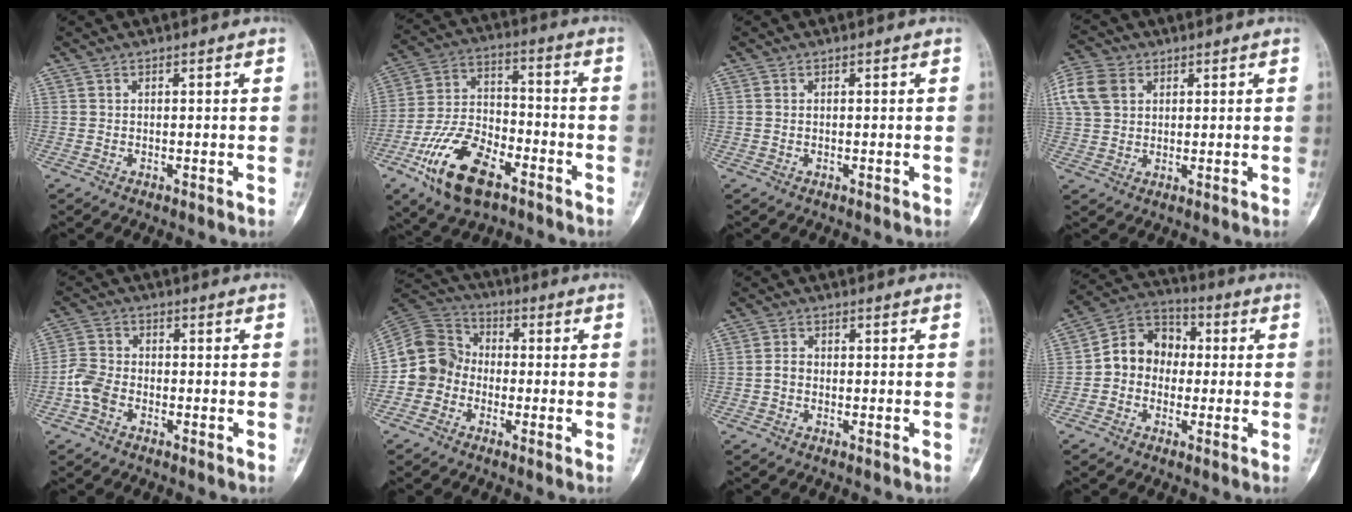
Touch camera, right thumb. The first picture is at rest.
{"total": 16.5, "force": [-8.8, 8.2, 11.3], "torque": [-0.204, 0.045, -0.160]}
{"total": 0.6, "force": [0.1, 0.4, -0.4], "torque": [0.005, 0.000, 0.000]}
{"total": 9.0, "force": [3.2, 6.7, 5.2], "torque": [-0.108, 0.008, 0.063]}
{"total": 5.0, "force": [-2.1, 3.8, 2.5], "torque": [-0.050, 0.014, -0.050]}
{"total": 10.0, "force": [-2.4, 9.2, 3.0], "torque": [-0.039, 0.040, -0.060]}
{"total": 2.0, "force": [-0.6, 1.5, 1.2], "torque": [-0.013, 0.007, -0.015]}
{"total": 10.3, "force": [-0.5, 8.6, 5.6], "torque": [-0.062, 0.039, -0.024]}